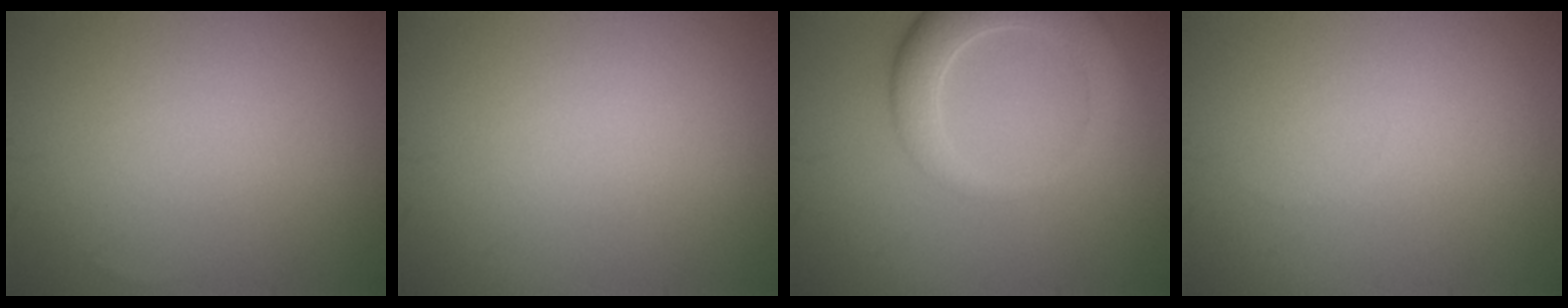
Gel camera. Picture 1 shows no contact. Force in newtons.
{"total": 0.0}
{"total": 5.1, "press": 5.1, "slide": 0.5}
{"total": 0.0}